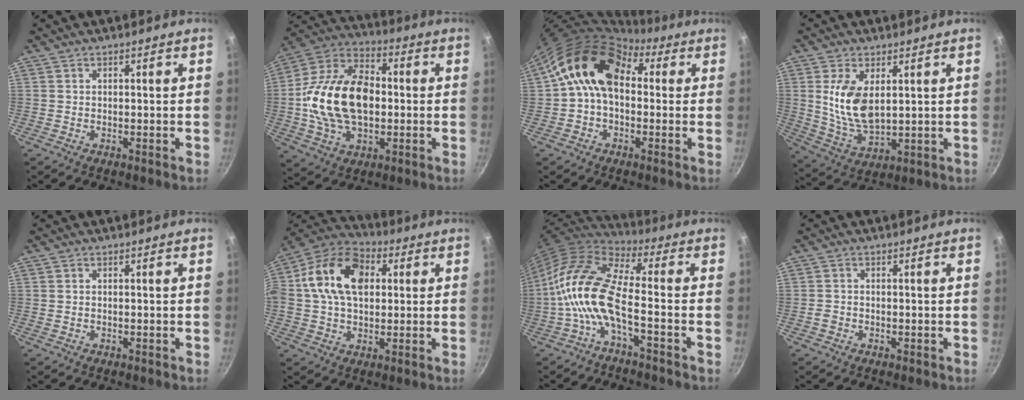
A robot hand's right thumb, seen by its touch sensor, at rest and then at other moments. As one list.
[{"total": 21.3, "force": [-0.5, 13.8, 16.3], "torque": [-0.272, 0.033, -0.017]}, {"total": 13.7, "force": [2.2, 9.6, 9.6], "torque": [-0.133, 0.025, 0.016]}, {"total": 11.1, "force": [2.5, 5.8, 9.1], "torque": [-0.171, -0.024, 0.058]}, {"total": 0.0}, {"total": 17.4, "force": [3.2, 11.9, 12.3], "torque": [-0.204, 0.023, 0.035]}, {"total": 14.0, "force": [-3.7, 5.3, 12.4], "torque": [-0.255, 0.042, -0.089]}, {"total": 1.3, "force": [-0.6, 1.1, 0.5], "torque": [-0.011, 0.004, -0.010]}]